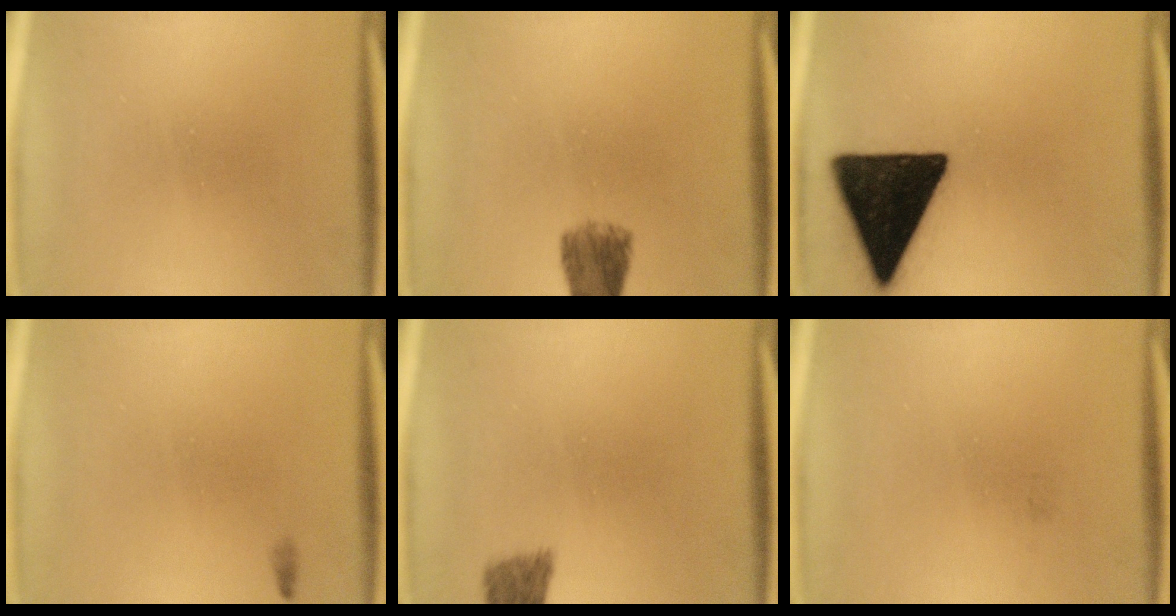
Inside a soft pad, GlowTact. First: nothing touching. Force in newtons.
{"total": 4.6}
{"total": 19.4}
{"total": 0.5}
{"total": 3.1}
{"total": 0.7}